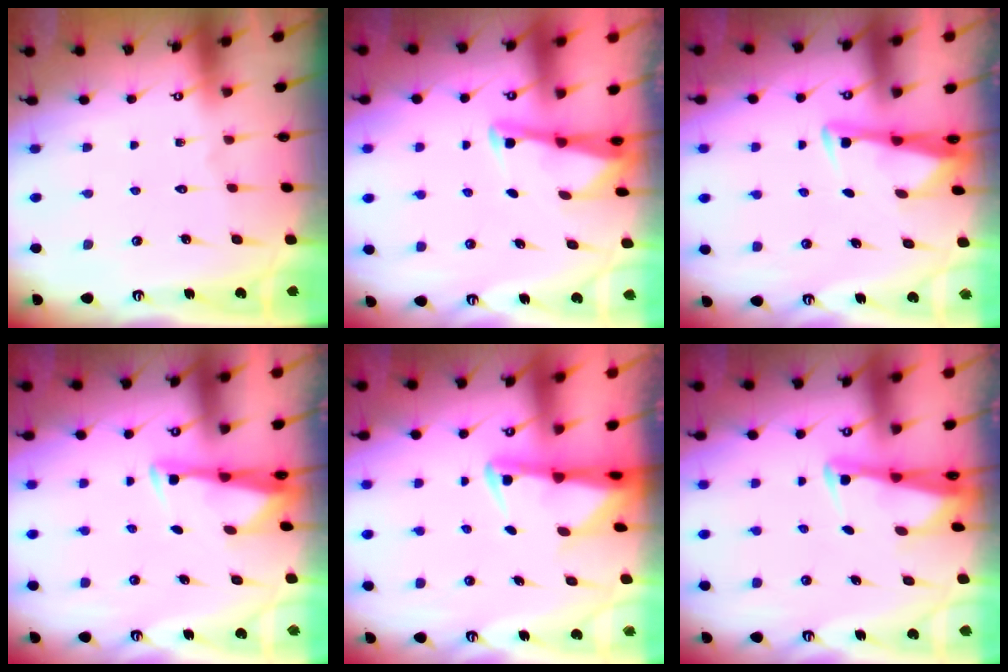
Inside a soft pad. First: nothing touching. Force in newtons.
{"total": 2.8, "press": 2.8, "slide": 0.2}
{"total": 3.3, "press": 3.3, "slide": 0.4}
{"total": 3.3, "press": 3.2, "slide": 0.8}
{"total": 2.9, "press": 2.9, "slide": 0.6}
{"total": 2.4, "press": 2.4, "slide": 0.5}